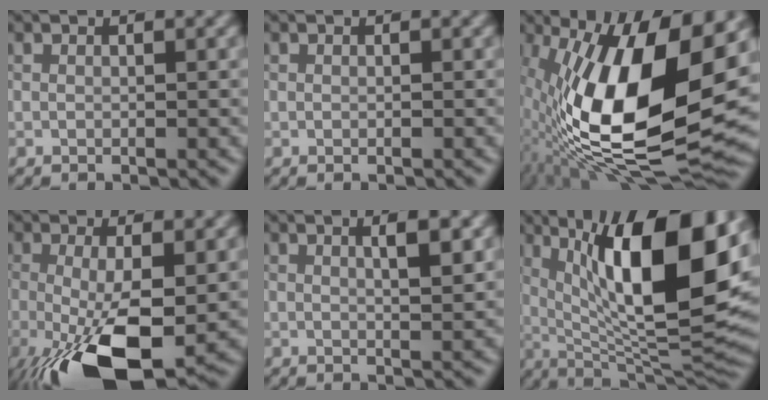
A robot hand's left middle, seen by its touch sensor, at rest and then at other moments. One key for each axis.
{"total": 0.0}
{"total": 16.2, "fx": -0.6, "fy": 6.3, "fz": 14.9, "tx": -0.261, "ty": 0.012, "tz": -0.009}
{"total": 10.2, "fx": -3.8, "fy": 2.9, "fz": 9.0, "tx": -0.177, "ty": -0.021, "tz": -0.046}
{"total": 2.4, "fx": 0.7, "fy": 0.5, "fz": 2.2, "tx": -0.019, "ty": 0.008, "tz": 0.014}
{"total": 14.4, "fx": 3.9, "fy": 5.0, "fz": 12.9, "tx": -0.202, "ty": -0.004, "tz": 0.078}